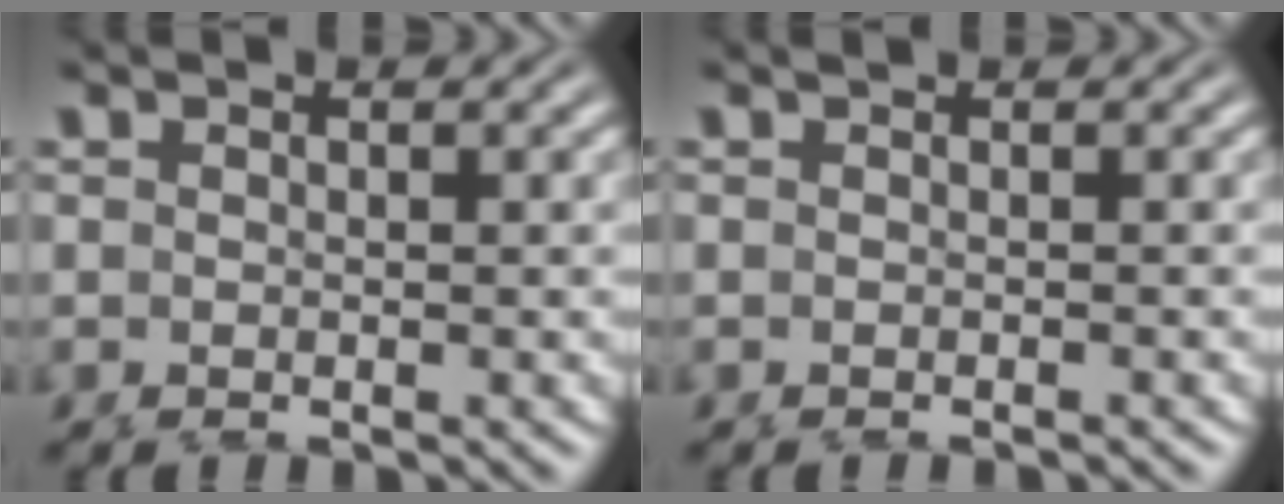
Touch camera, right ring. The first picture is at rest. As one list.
[{"total": 0.5, "force": [-0.5, -0.2, 0.0], "torque": [0.000, -0.001, -0.008]}]